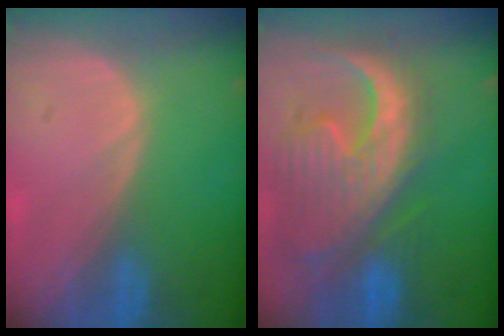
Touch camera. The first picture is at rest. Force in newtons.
{"total": 13.4, "press": 11.5, "slide": 6.9}